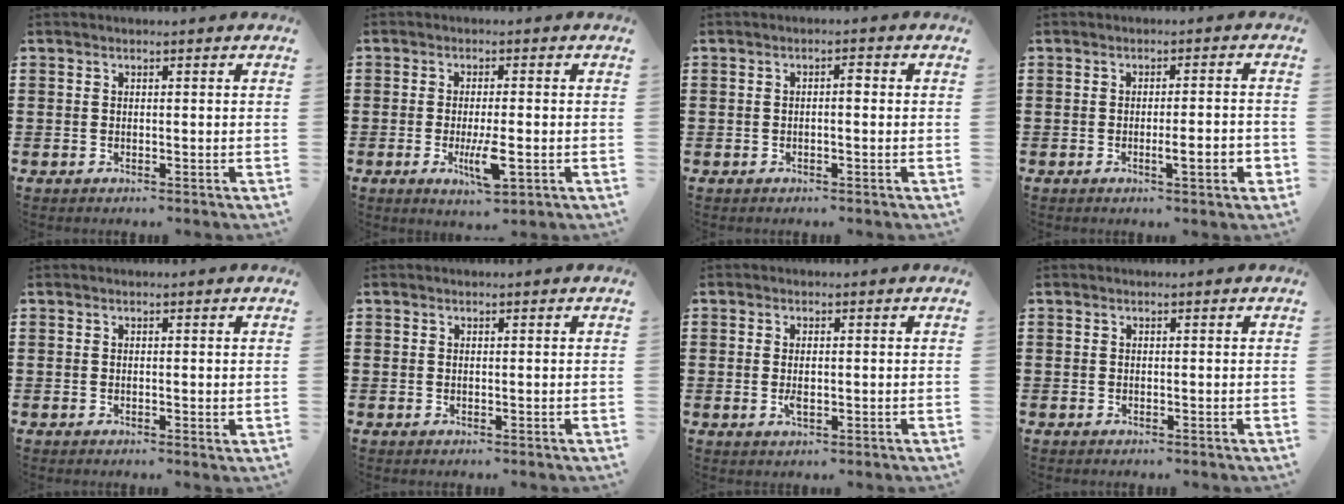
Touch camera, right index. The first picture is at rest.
{"total": 6.2, "force": [-1.9, 1.3, 5.7], "torque": [-0.119, -0.020, -0.036]}
{"total": 1.3, "force": [-0.2, 0.1, 1.3], "torque": [-0.025, 0.001, -0.006]}
{"total": 4.4, "force": [-1.4, 0.5, 4.1], "torque": [-0.066, -0.005, -0.021]}
{"total": 0.0}
{"total": 0.0}
{"total": 2.1, "force": [-0.2, 0.7, 2.0], "torque": [-0.038, -0.002, -0.004]}
{"total": 0.0}